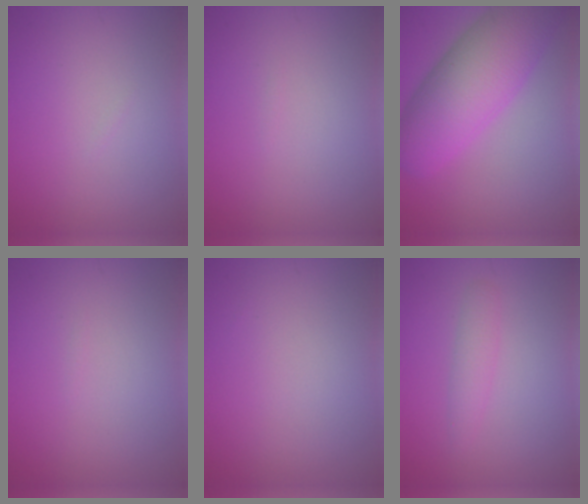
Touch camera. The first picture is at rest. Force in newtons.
{"total": 0.0}
{"total": 9.4, "press": 9.4, "slide": 0.4}
{"total": 0.0}
{"total": 0.0}
{"total": 1.6, "press": 1.6, "slide": 0.2}